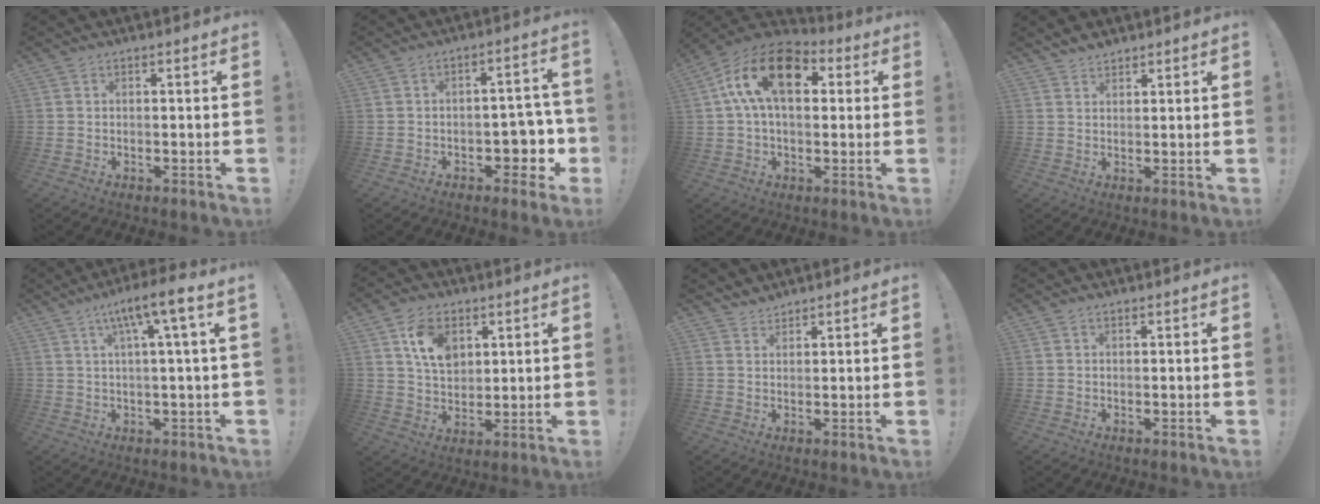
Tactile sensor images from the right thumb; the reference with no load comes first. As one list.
[{"total": 9.3, "force": [-3.2, 6.4, 5.9], "torque": [-0.047, 0.016, -0.047]}, {"total": 18.1, "force": [5.5, 10.6, 13.6], "torque": [-0.229, -0.003, 0.090]}, {"total": 3.2, "force": [2.9, 1.3, 0.6], "torque": [0.000, -0.019, 0.053]}, {"total": 9.7, "force": [3.5, -0.6, 9.1], "torque": [-0.150, -0.017, 0.046]}, {"total": 11.1, "force": [4.9, 7.7, 6.3], "torque": [-0.093, -0.014, 0.093]}, {"total": 2.9, "force": [2.8, 0.8, 0.2], "torque": [0.000, -0.019, 0.052]}, {"total": 0.7, "force": [0.5, 0.5, 0.2], "torque": [0.005, -0.003, 0.009]}]